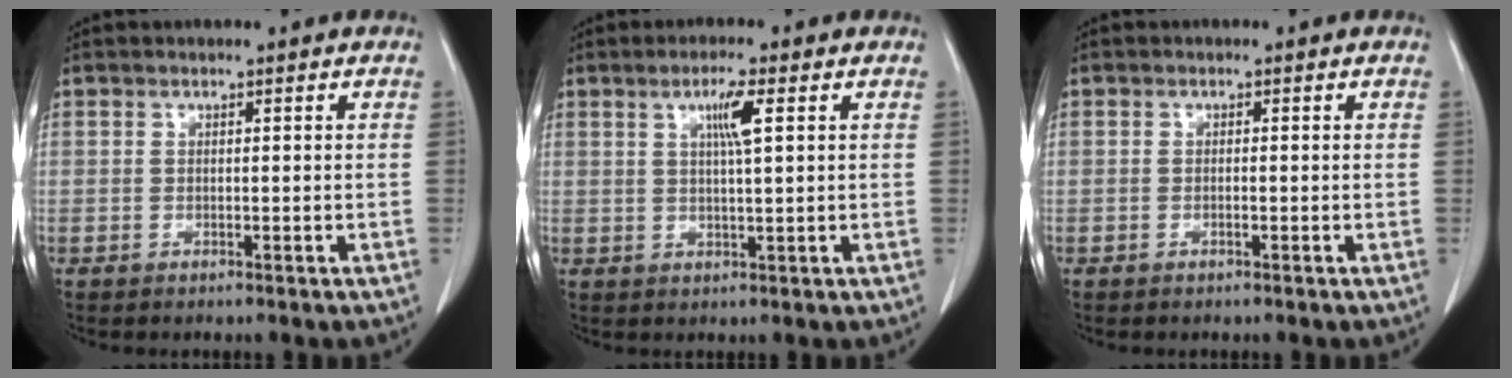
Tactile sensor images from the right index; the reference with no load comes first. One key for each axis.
{"total": 4.2, "fx": 1.5, "fy": -0.1, "fz": 3.9, "tx": -0.069, "ty": -0.001, "tz": 0.025}
{"total": 0.6, "fx": -0.2, "fy": 0.0, "fz": 0.5, "tx": -0.010, "ty": 0.000, "tz": -0.003}